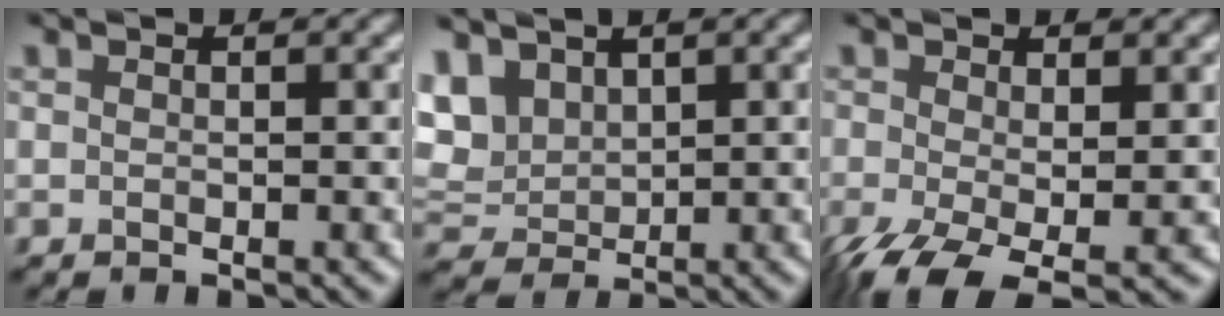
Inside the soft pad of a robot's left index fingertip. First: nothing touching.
{"total": 5.4, "force": [2.6, 3.5, 3.2], "torque": [-0.085, 0.012, 0.060]}
{"total": 5.8, "force": [-2.1, 2.6, 4.7], "torque": [-0.111, -0.019, -0.037]}